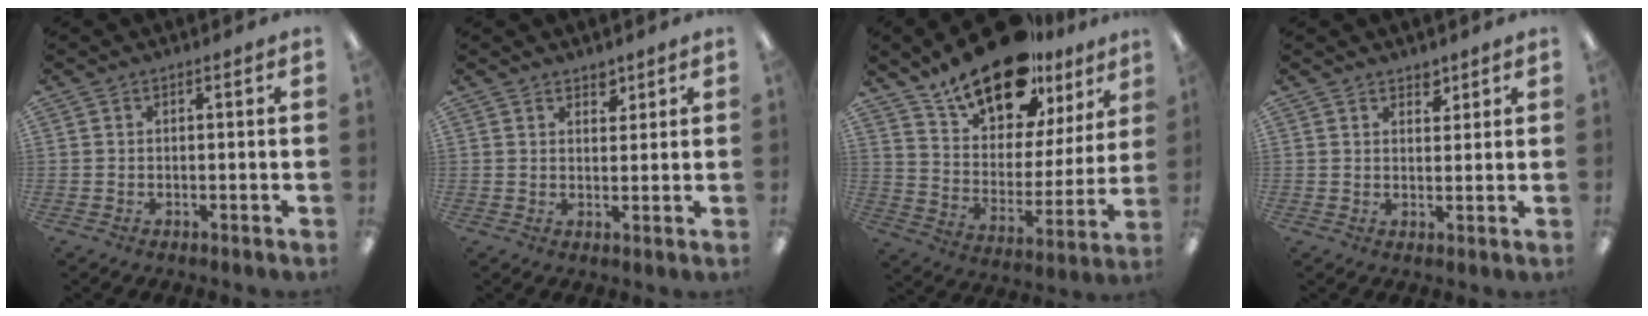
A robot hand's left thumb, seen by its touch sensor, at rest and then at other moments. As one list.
[{"total": 3.0, "force": [2.4, 1.7, 0.8], "torque": [0.006, -0.016, 0.041]}, {"total": 19.9, "force": [15.7, 8.6, 8.7], "torque": [-0.155, -0.105, 0.279]}, {"total": 3.0, "force": [2.5, 1.6, 0.7], "torque": [0.007, -0.017, 0.042]}]